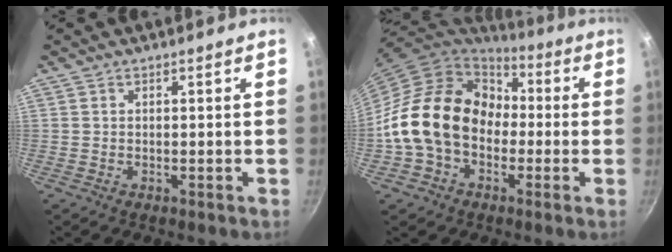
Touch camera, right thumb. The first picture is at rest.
{"total": 19.2, "force": [-1.6, 14.8, 12.1], "torque": [-0.182, 0.055, -0.034]}